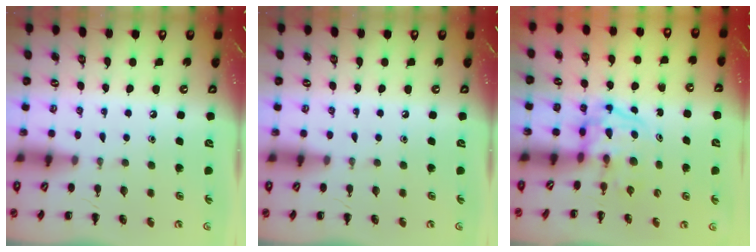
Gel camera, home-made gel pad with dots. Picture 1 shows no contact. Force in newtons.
{"total": 0.0}
{"total": 3.6, "press": 3.5, "slide": 0.5}